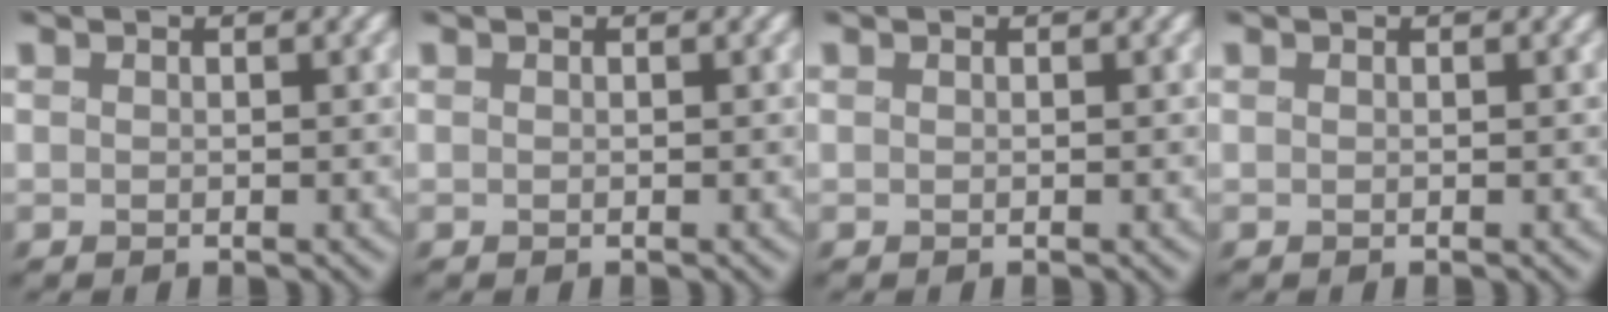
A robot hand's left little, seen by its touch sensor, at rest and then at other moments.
{"total": 0.0}
{"total": 0.0}
{"total": 0.0}